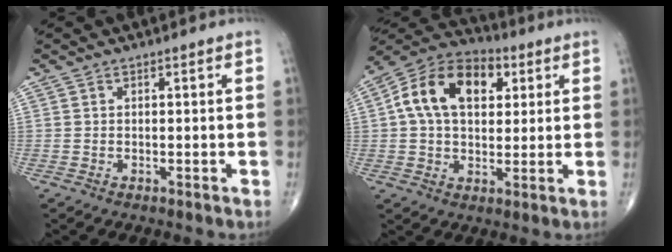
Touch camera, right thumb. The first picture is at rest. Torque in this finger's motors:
{"motor_torque": [0.09, 0.42, 0.04, 0.00, 0.14]}